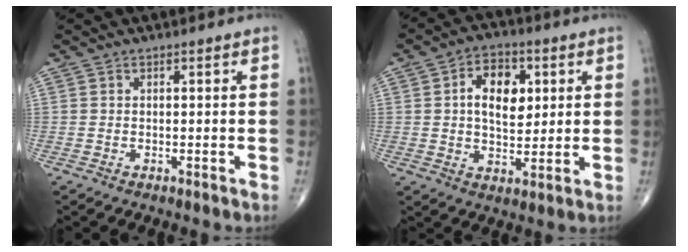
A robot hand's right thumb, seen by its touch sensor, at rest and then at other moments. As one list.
[{"total": 10.3, "force": [2.4, 6.5, 7.7], "torque": [-0.097, -0.004, 0.037]}]